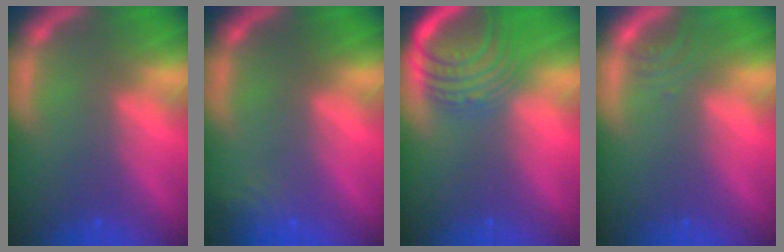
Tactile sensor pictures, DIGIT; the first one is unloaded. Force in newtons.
{"total": 2.4}
{"total": 8.5}
{"total": 1.4}